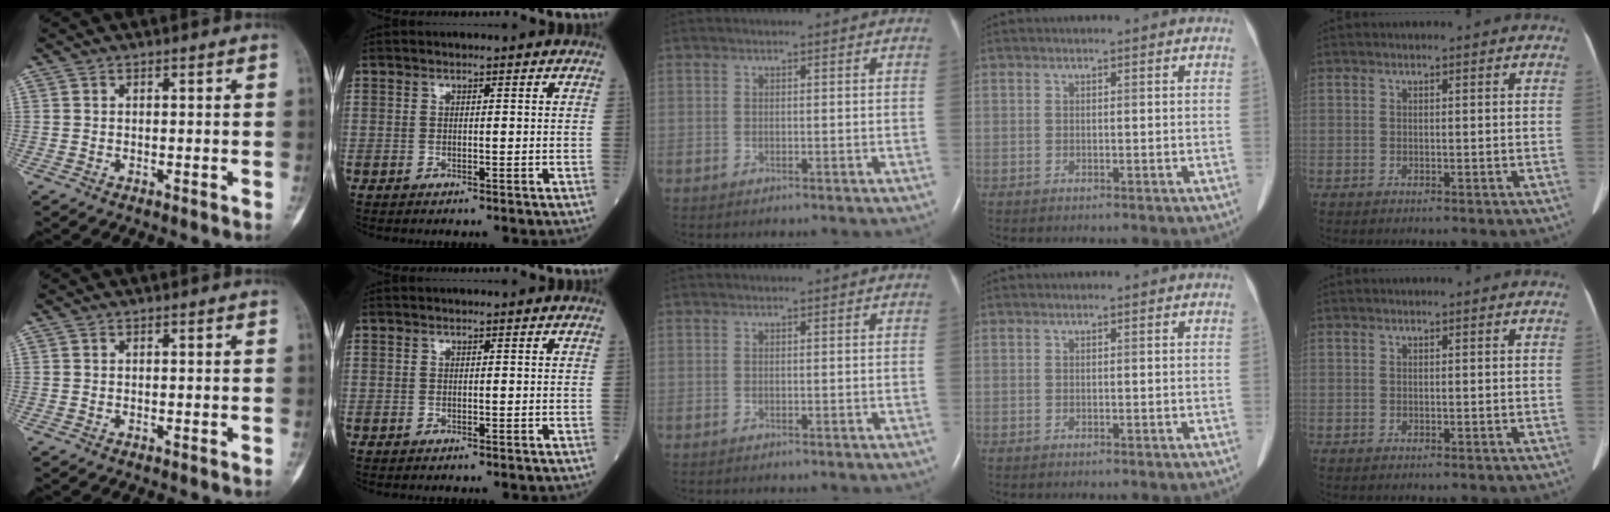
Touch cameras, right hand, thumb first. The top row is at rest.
{}